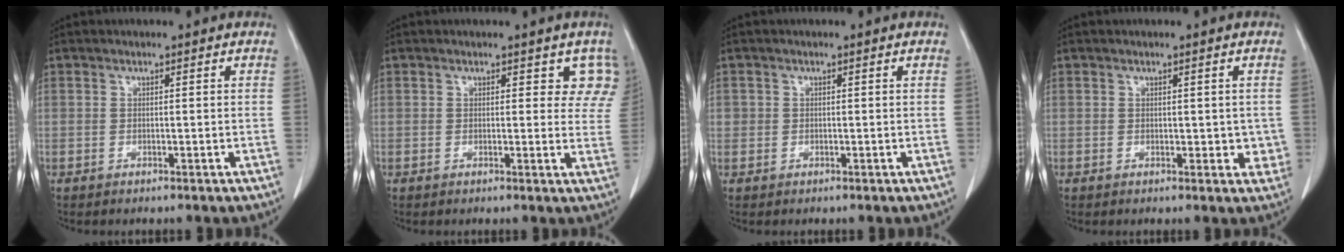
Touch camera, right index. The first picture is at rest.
{"total": 4.8, "force": [3.2, 2.8, 2.1], "torque": [0.005, -0.007, 0.016]}
{"total": 0.9, "force": [0.1, 0.9, 0.1], "torque": [0.009, 0.004, -0.001]}
{"total": 2.9, "force": [0.1, 1.7, 2.3], "torque": [-0.015, -0.004, 0.004]}